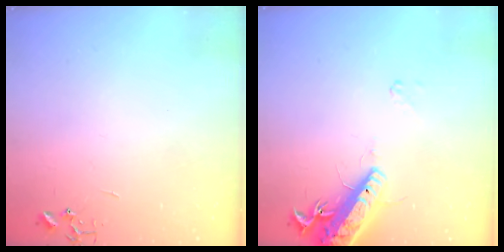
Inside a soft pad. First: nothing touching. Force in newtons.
{"total": 15.7, "press": 15.3, "slide": 3.5}